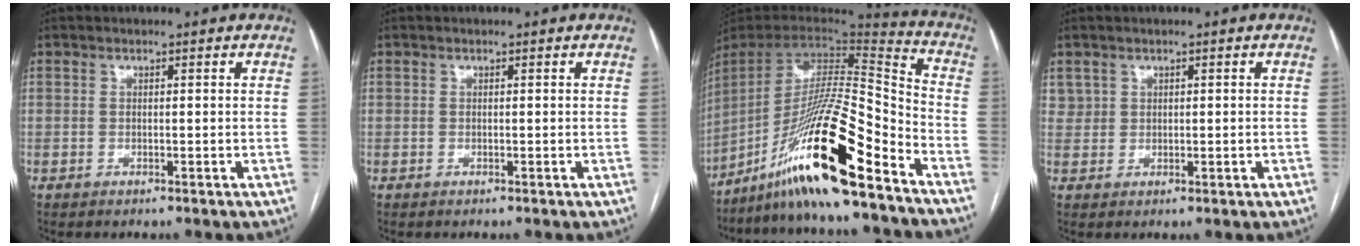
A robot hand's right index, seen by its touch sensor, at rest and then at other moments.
{"total": 0.0}
{"total": 22.4, "force": [-14.8, 0.8, 16.8], "torque": [-0.313, -0.009, -0.266]}
{"total": 1.6, "force": [0.9, 1.3, 0.2], "torque": [-0.002, 0.010, 0.021]}